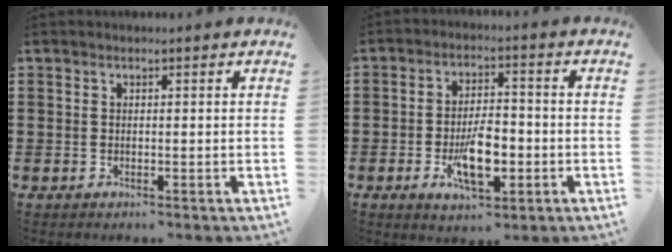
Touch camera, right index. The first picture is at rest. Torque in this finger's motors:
{"motor_torque": [1.59, 0.55, 0.65, 0.17]}